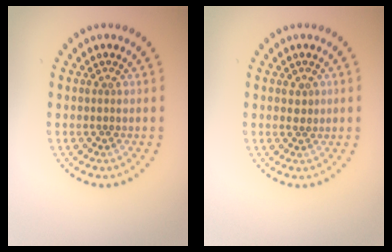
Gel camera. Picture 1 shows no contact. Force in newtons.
{"total": 1.0, "press": 0.9, "slide": 0.4}